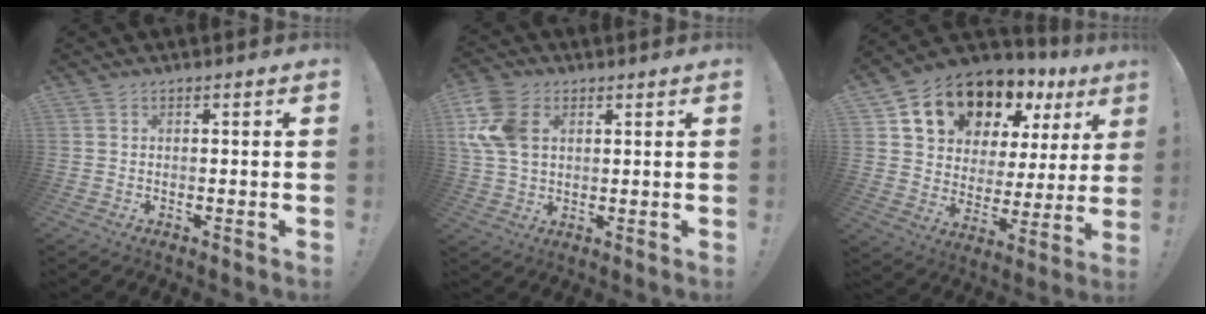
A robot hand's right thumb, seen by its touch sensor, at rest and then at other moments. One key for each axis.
{"total": 12.0, "fx": 3.3, "fy": 8.5, "fz": 7.9, "tx": -0.169, "ty": 0.001, "tz": 0.065}
{"total": 15.8, "fx": 11.2, "fy": 8.9, "fz": 6.6, "tx": -0.102, "ty": -0.083, "tz": 0.212}